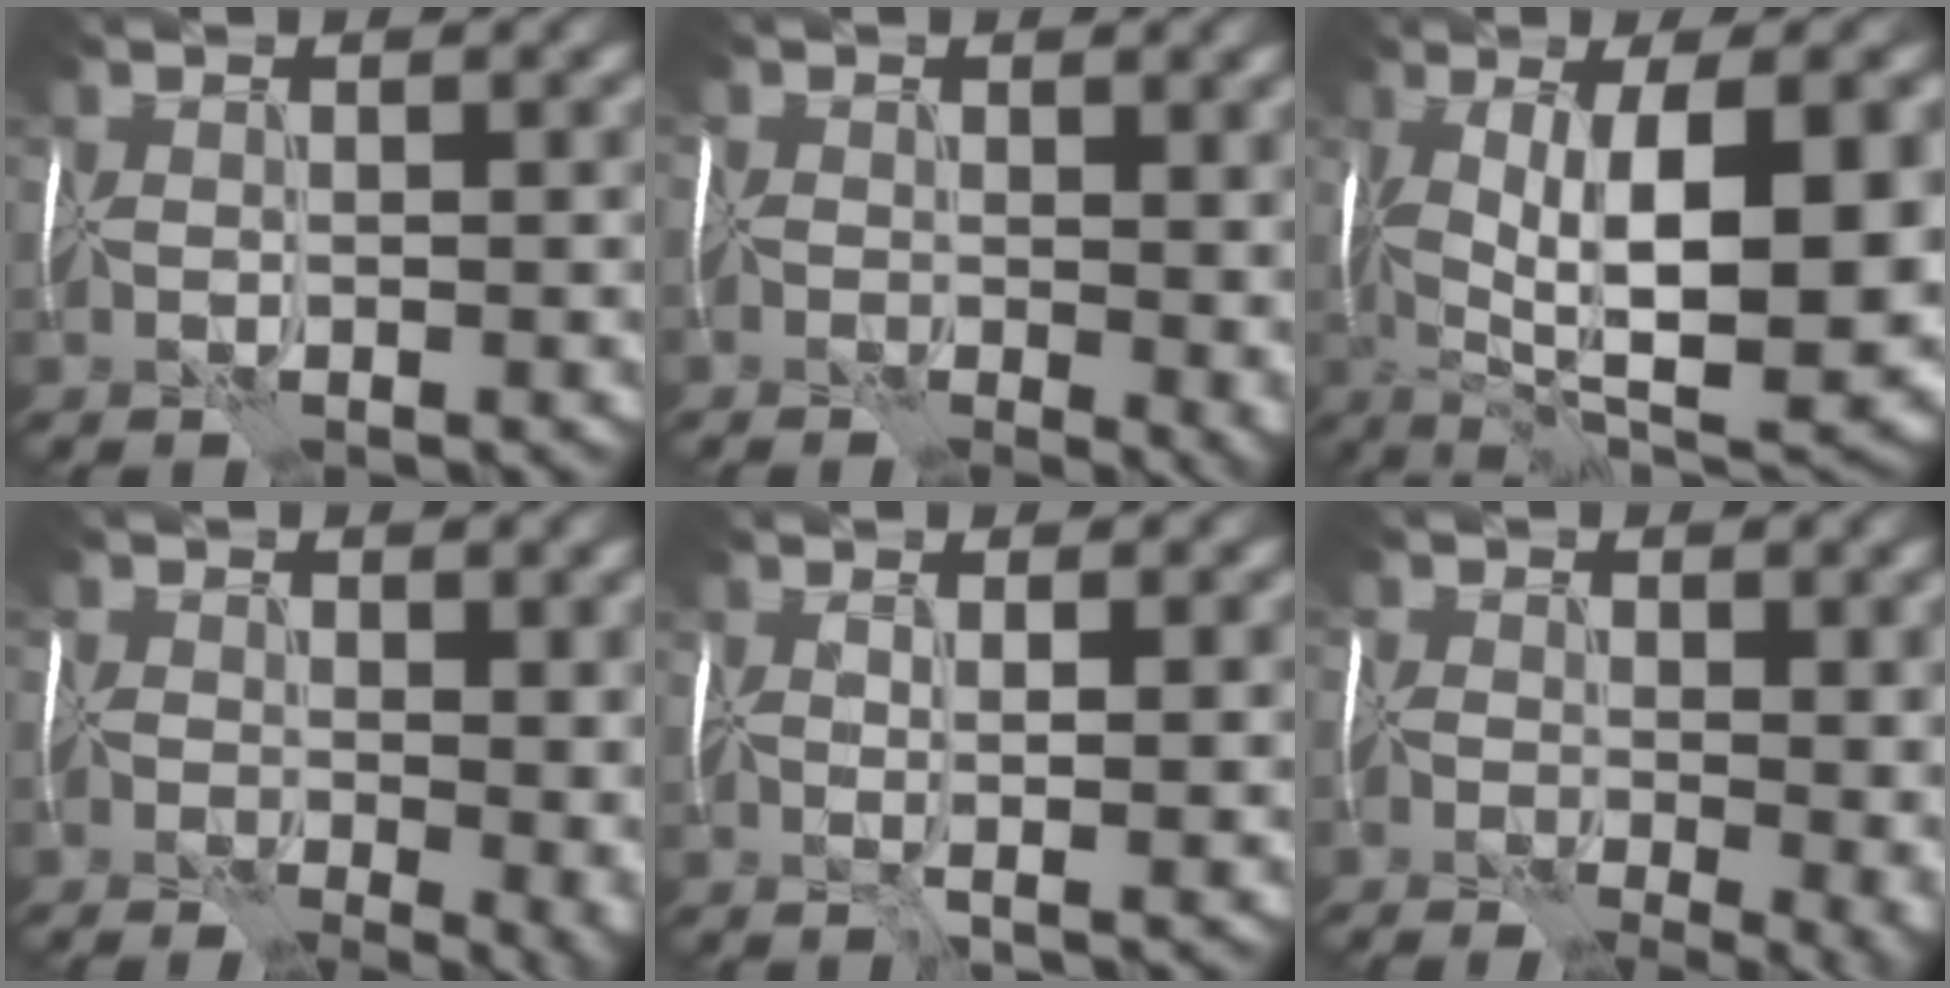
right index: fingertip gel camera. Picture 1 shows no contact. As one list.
[{"total": 6.6, "force": [-0.8, 3.5, 5.5], "torque": [-0.074, -0.003, 0.000]}, {"total": 15.2, "force": [-0.3, 5.5, 14.2], "torque": [-0.219, 0.004, 0.006]}, {"total": 10.5, "force": [-1.8, 5.9, 8.6], "torque": [-0.124, -0.003, -0.003]}, {"total": 1.9, "force": [0.5, 0.2, 1.8], "torque": [-0.033, 0.001, 0.008]}, {"total": 11.1, "force": [-2.8, 6.0, 8.9], "torque": [-0.130, -0.004, -0.022]}]